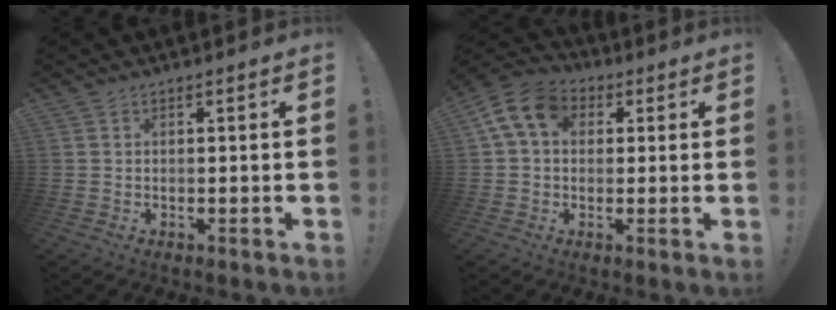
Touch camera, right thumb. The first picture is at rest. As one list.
[{"total": 11.4, "force": [3.3, 8.4, 7.0], "torque": [-0.125, 0.006, 0.067]}]